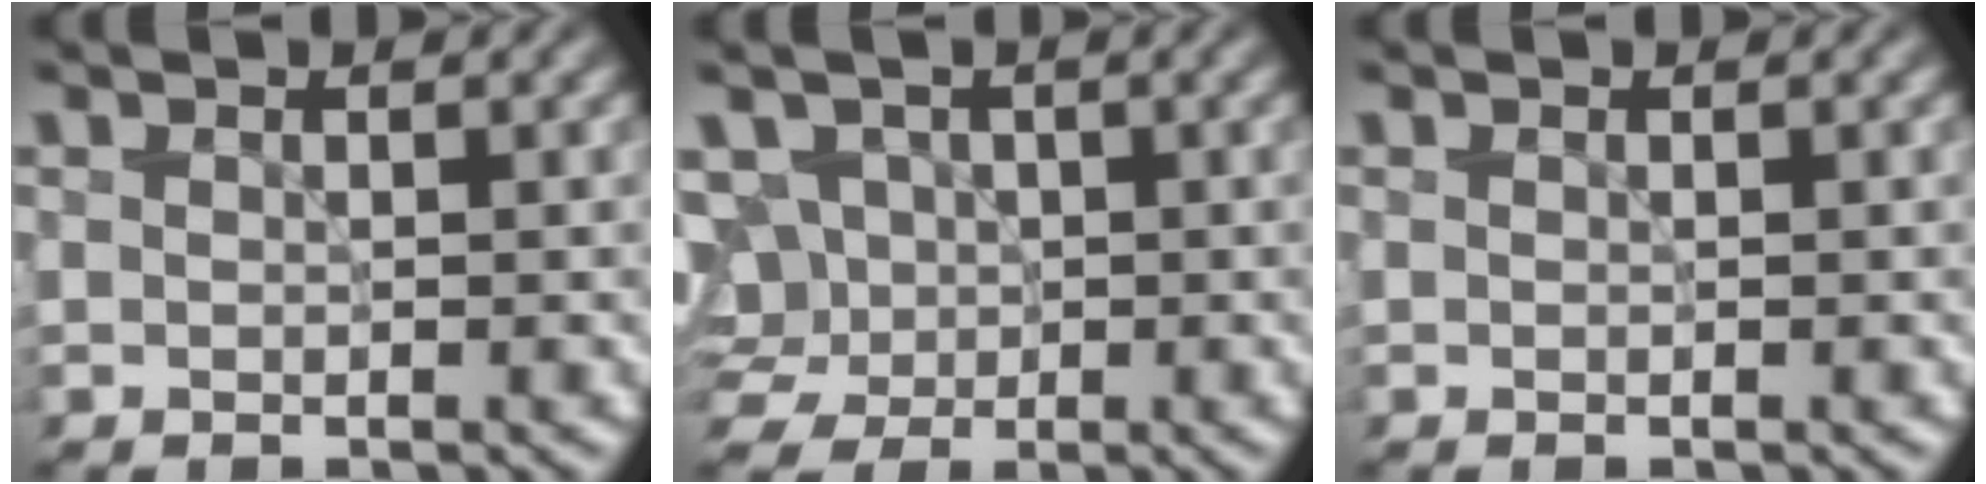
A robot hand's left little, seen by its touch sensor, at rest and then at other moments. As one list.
[{"total": 6.5, "force": [0.8, 5.8, 3.0], "torque": [-0.059, 0.033, -0.009]}, {"total": 0.0}]